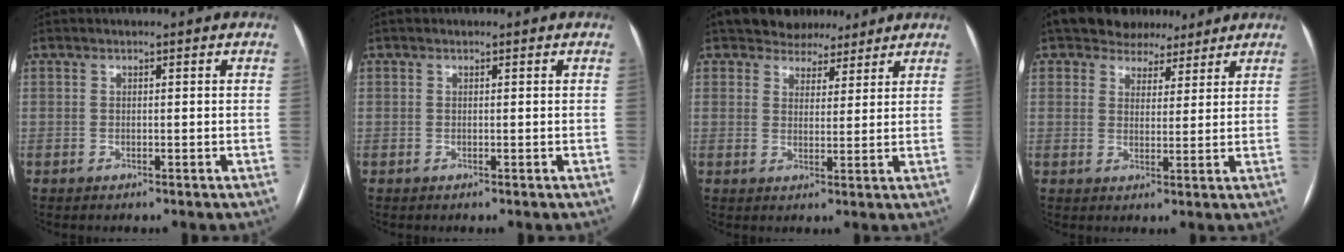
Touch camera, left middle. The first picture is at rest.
{"total": 0.0}
{"total": 5.5, "force": [4.6, 3.0, 0.2], "torque": [0.003, 0.002, 0.060]}
{"total": 7.1, "force": [5.8, 4.0, 0.8], "torque": [-0.002, 0.011, 0.082]}